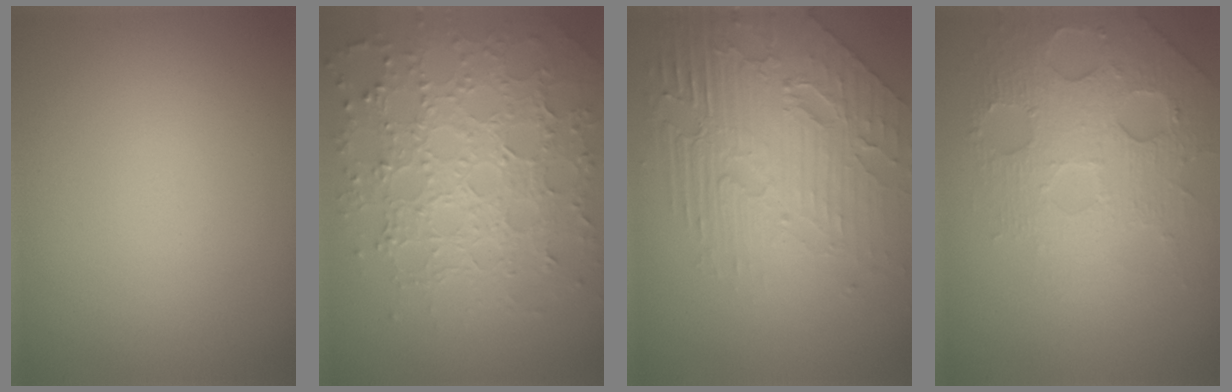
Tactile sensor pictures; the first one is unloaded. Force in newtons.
{"total": 7.7, "press": 5.7, "slide": 5.1}
{"total": 7.7, "press": 5.3, "slide": 5.5}
{"total": 5.4, "press": 4.2, "slide": 3.4}